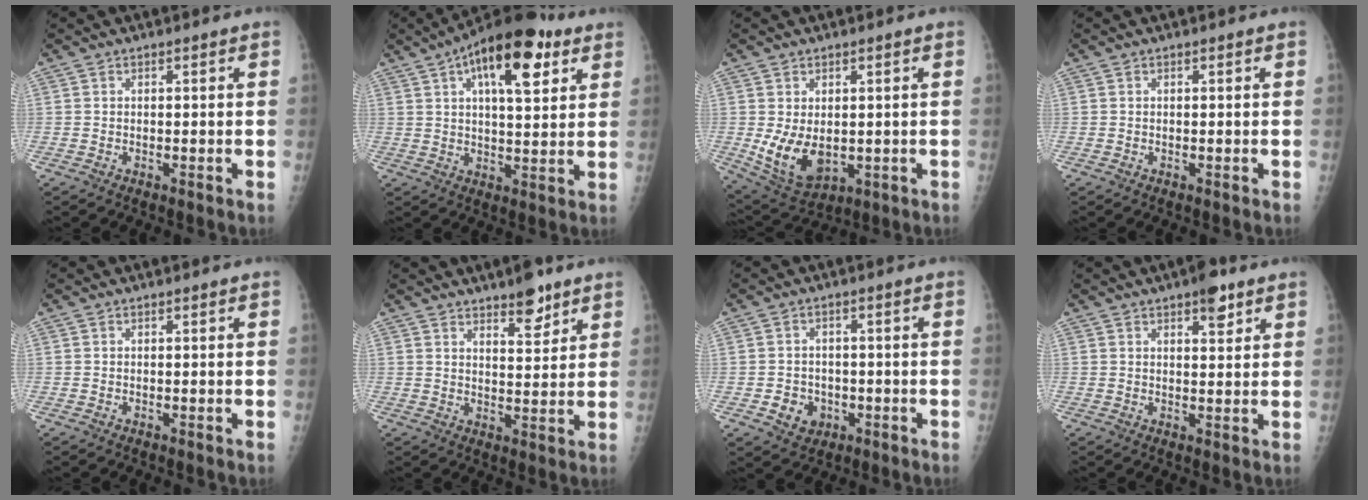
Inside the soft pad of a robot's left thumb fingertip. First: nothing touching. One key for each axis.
{"total": 16.8, "fx": 7.8, "fy": 6.9, "fz": 13.2, "tx": -0.178, "ty": -0.010, "tz": 0.115}
{"total": 9.4, "fx": -0.7, "fy": 6.1, "fz": 7.1, "tx": -0.114, "ty": -0.013, "tz": 0.009}
{"total": 0.0}
{"total": 0.0}
{"total": 6.5, "fx": 4.6, "fy": 2.3, "fz": 4.0, "tx": -0.038, "ty": -0.031, "tz": 0.066}
{"total": 5.0, "fx": -1.7, "fy": 4.3, "fz": 2.0, "tx": -0.012, "ty": 0.009, "tz": -0.020}
{"total": 4.7, "fx": 2.9, "fy": 1.8, "fz": 3.2, "tx": -0.031, "ty": -0.013, "tz": 0.037}